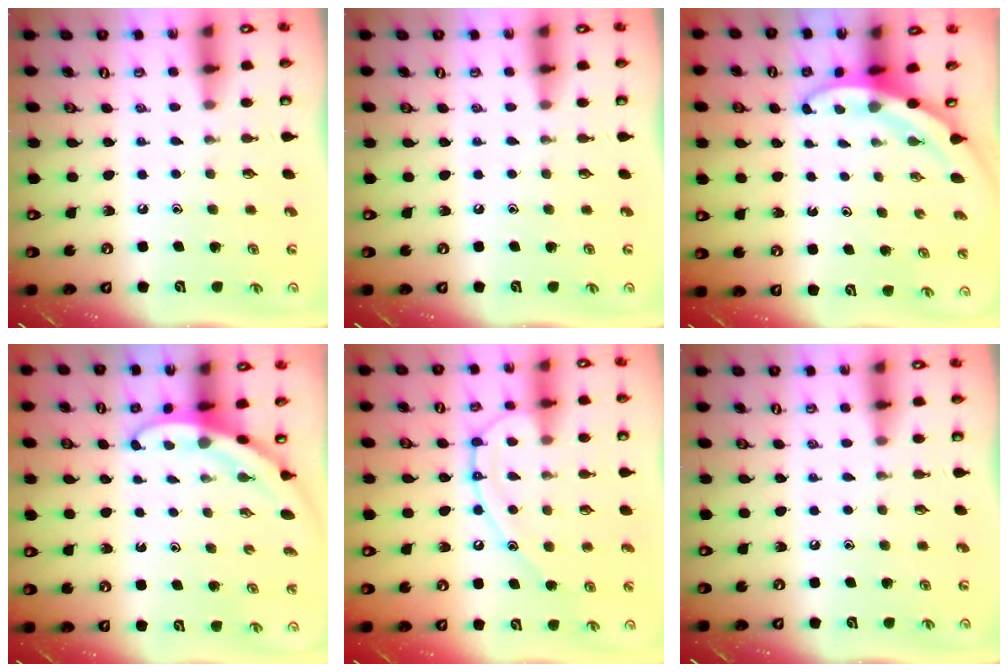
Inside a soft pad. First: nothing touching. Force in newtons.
{"total": 0.0}
{"total": 3.5, "press": 3.5, "slide": 0.2}
{"total": 3.3, "press": 3.3, "slide": 0.1}
{"total": 14.0, "press": 13.9, "slide": 1.4}
{"total": 0.0}